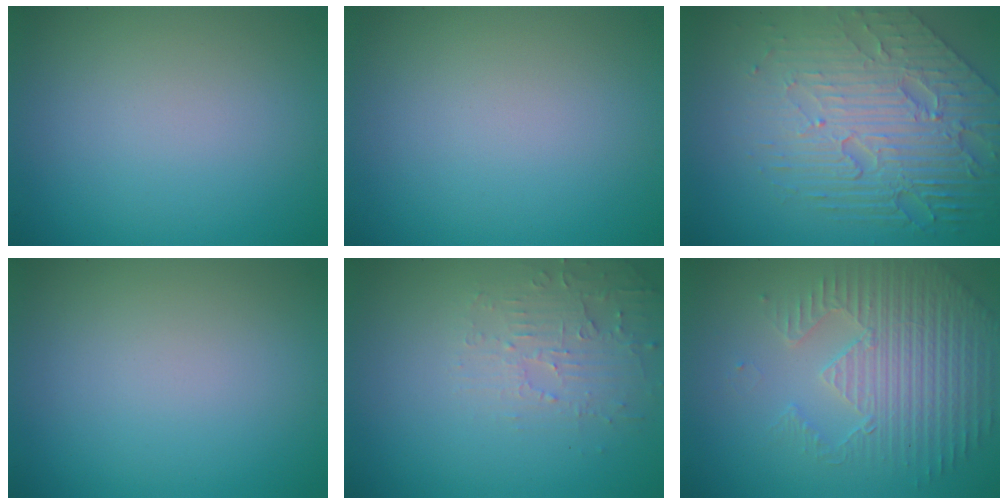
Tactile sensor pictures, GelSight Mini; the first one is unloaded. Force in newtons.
{"total": 0.0}
{"total": 8.4, "press": 5.6, "slide": 6.2}
{"total": 0.0}
{"total": 2.8, "press": 2.7, "slide": 0.6}
{"total": 4.2, "press": 4.1, "slide": 0.9}